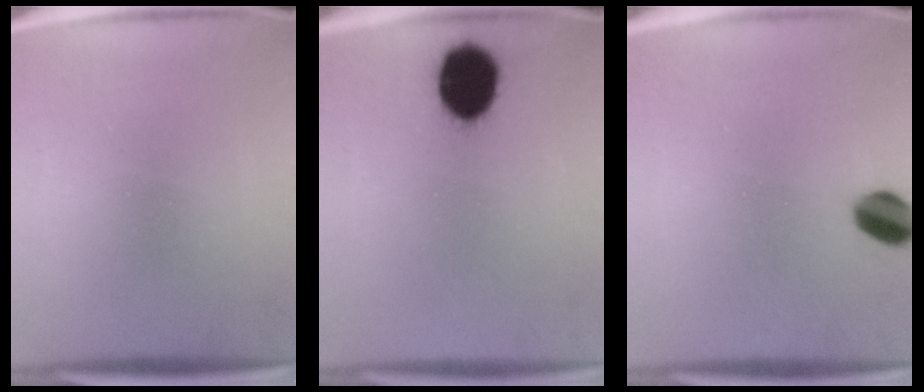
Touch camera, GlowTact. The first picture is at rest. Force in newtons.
{"total": 12.3}
{"total": 6.3}